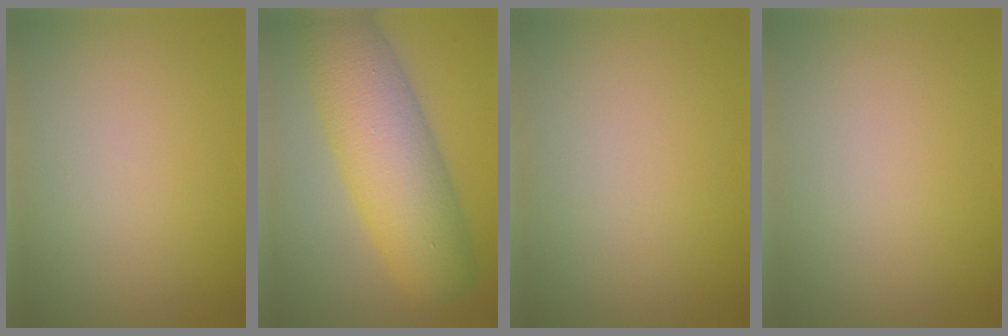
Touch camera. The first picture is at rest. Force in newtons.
{"total": 9.7, "press": 9.7, "slide": 0.2}
{"total": 0.0}
{"total": 0.0}